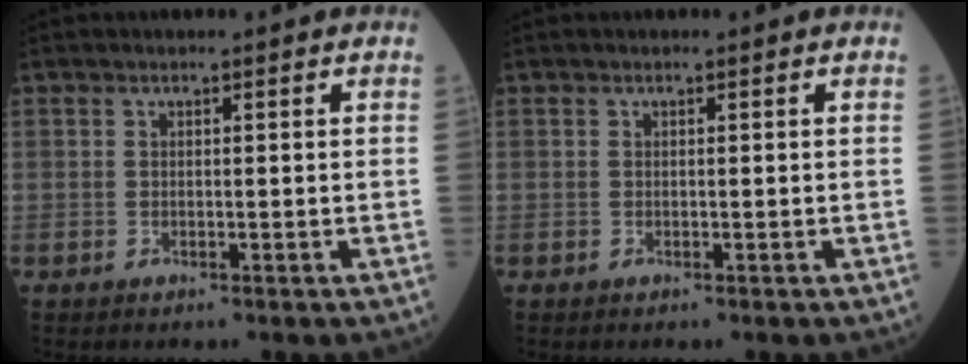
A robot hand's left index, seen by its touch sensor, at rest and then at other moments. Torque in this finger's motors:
{"motor_torque": [0.00, 0.00, 0.00, 0.00]}